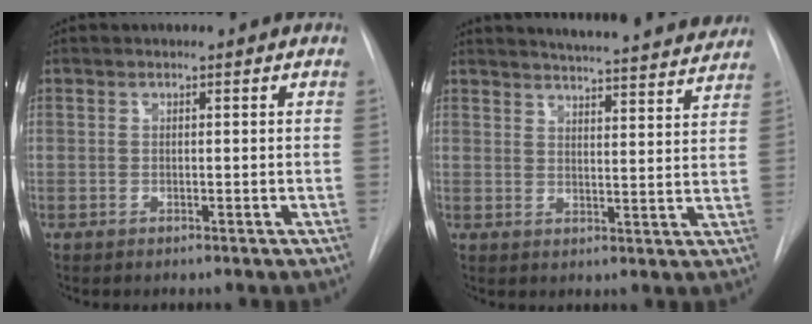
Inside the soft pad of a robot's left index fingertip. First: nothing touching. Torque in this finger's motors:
{"motor_torque": [0.47, -0.59, 0.05, 0.01]}